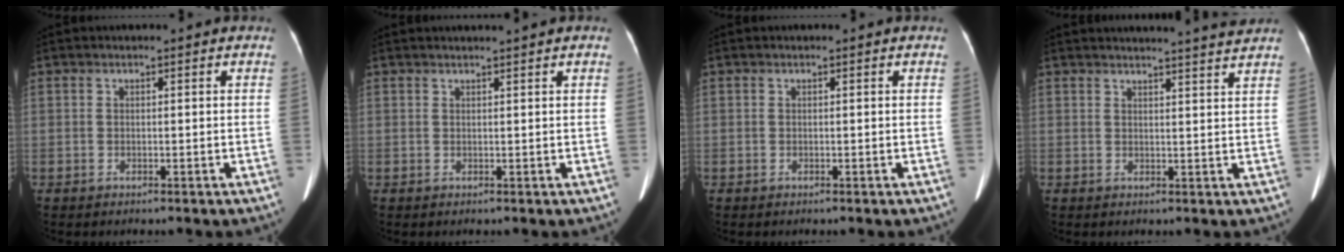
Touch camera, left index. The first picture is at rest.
{"total": 2.0, "force": [1.8, -0.5, 0.8], "torque": [-0.009, 0.010, 0.028]}
{"total": 0.0}
{"total": 8.0, "force": [7.6, -1.3, 2.1], "torque": [-0.026, -0.010, 0.083]}